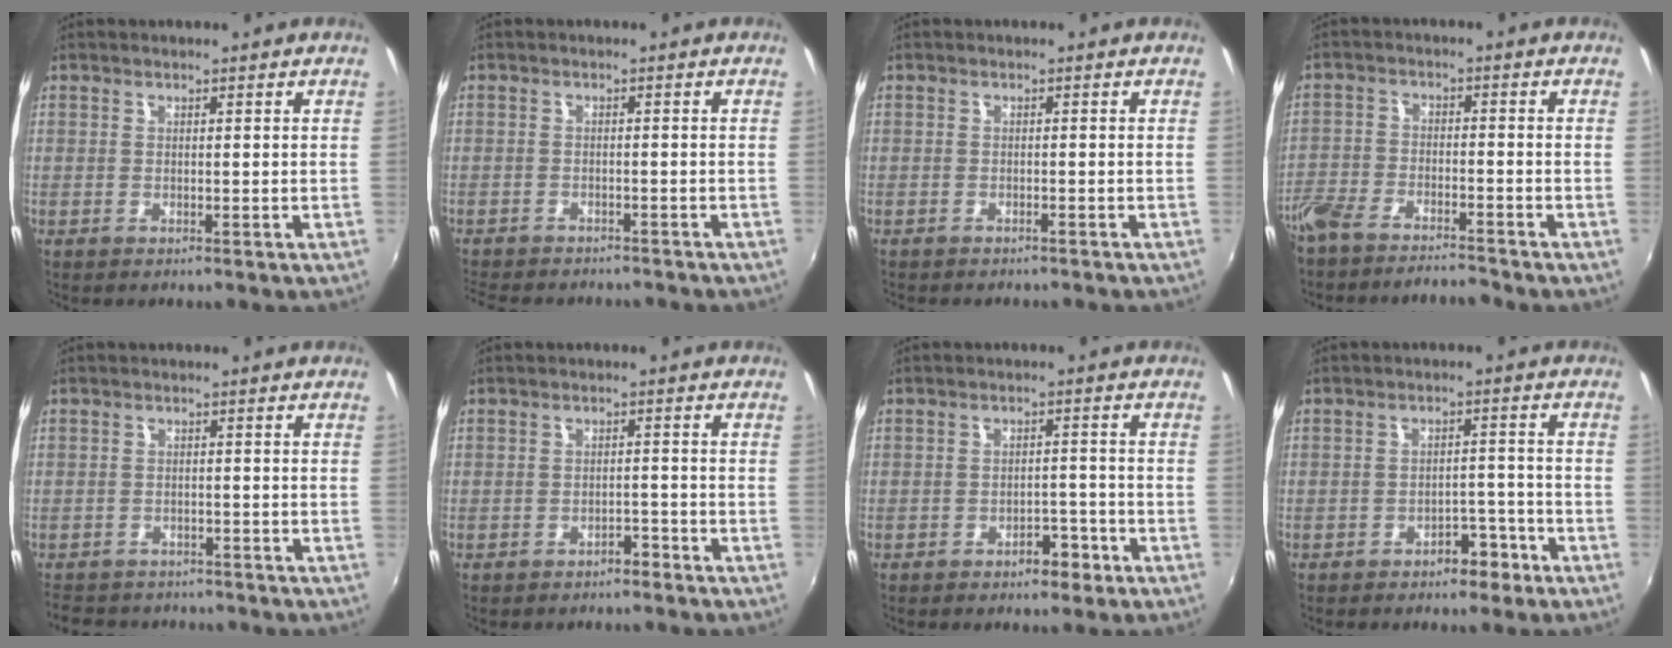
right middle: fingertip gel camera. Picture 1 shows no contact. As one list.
[{"total": 9.4, "force": [-8.4, 2.6, 3.4], "torque": [-0.085, -0.019, -0.124]}, {"total": 2.0, "force": [-1.8, 0.6, 0.5], "torque": [-0.021, -0.008, -0.030]}, {"total": 8.5, "force": [-7.6, 2.1, 3.0], "torque": [-0.086, -0.010, -0.138]}, {"total": 7.7, "force": [-6.4, 3.8, 1.8], "torque": [-0.051, 0.003, -0.101]}, {"total": 2.7, "force": [-2.3, 1.1, 0.8], "torque": [-0.021, 0.001, -0.027]}, {"total": 3.9, "force": [-2.7, 2.0, 1.9], "torque": [-0.040, 0.003, -0.032]}, {"total": 4.8, "force": [-3.4, 2.5, 2.1], "torque": [-0.042, 0.009, -0.040]}]